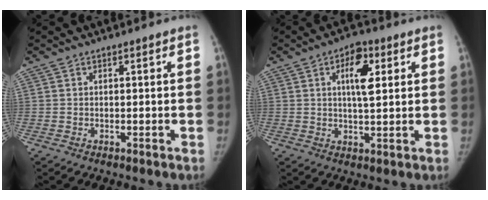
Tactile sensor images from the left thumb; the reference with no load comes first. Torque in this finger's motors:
{"motor_torque": [0.01, 0.15, 0.43, 0.48, 0.05]}